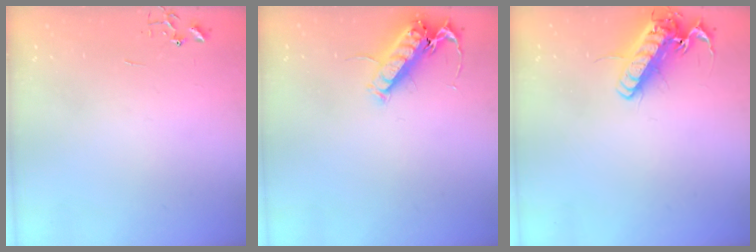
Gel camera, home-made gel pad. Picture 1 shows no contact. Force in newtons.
{"total": 14.1, "press": 14.0, "slide": 1.8}
{"total": 16.2, "press": 16.0, "slide": 2.5}